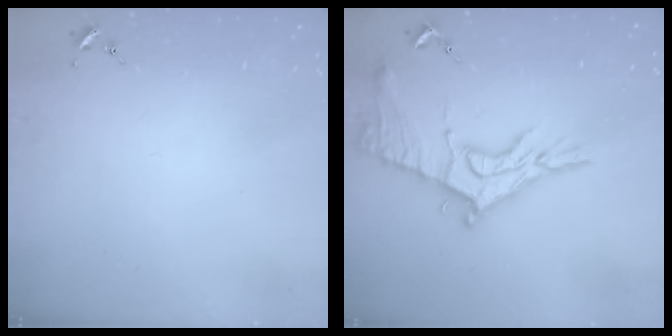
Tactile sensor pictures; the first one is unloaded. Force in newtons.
{"total": 17.8, "press": 17.8, "slide": 1.2}